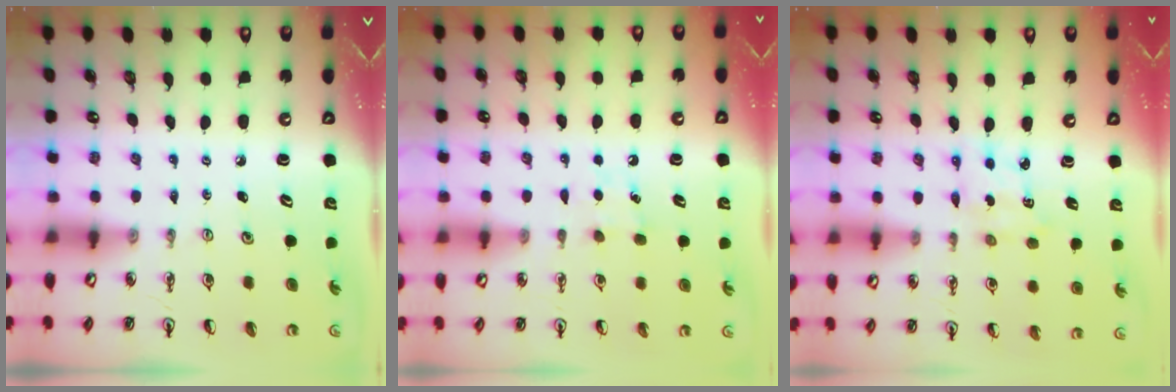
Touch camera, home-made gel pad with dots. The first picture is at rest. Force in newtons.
{"total": 6.4, "press": 6.3, "slide": 0.7}
{"total": 2.9, "press": 2.9, "slide": 0.2}